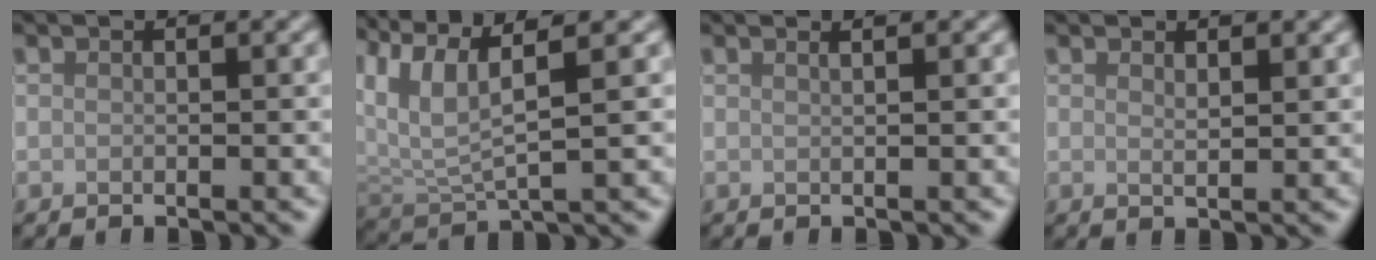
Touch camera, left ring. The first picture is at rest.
{"total": 6.3, "force": [3.3, 1.7, 5.1], "torque": [-0.110, 0.009, 0.068]}
{"total": 1.7, "force": [1.0, 0.8, 1.1], "torque": [0.004, -0.001, -0.006]}
{"total": 1.2, "force": [0.9, 0.2, 0.7], "torque": [-0.012, -0.003, 0.015]}